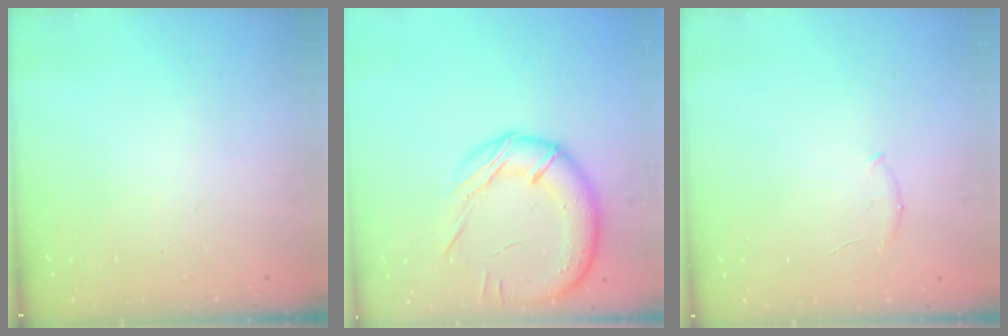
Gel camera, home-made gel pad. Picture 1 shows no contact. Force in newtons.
{"total": 17.7, "press": 17.4, "slide": 3.2}
{"total": 5.5, "press": 5.4, "slide": 1.3}